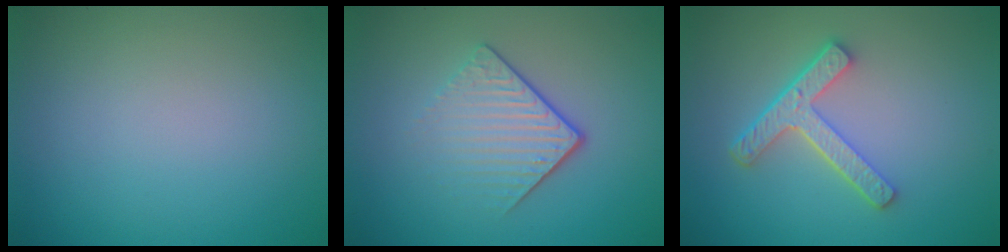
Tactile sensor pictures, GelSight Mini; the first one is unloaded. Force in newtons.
{"total": 4.1, "press": 2.5, "slide": 3.2}
{"total": 4.2, "press": 3.2, "slide": 2.8}